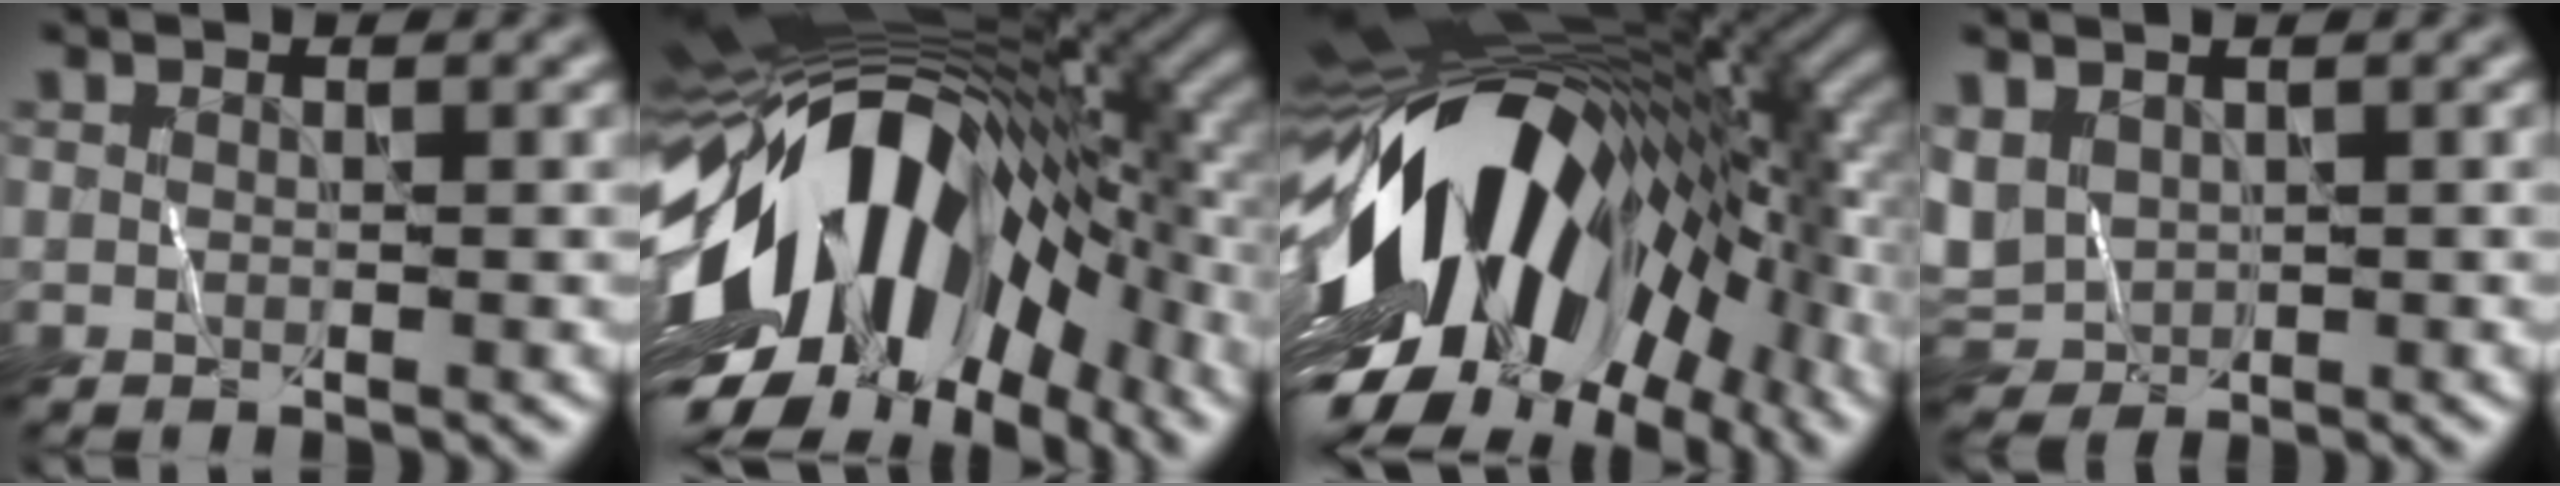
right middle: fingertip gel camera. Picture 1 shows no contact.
{"total": 18.0, "force": [-3.5, 10.1, 14.5], "torque": [-0.259, -0.007, -0.074]}
{"total": 18.5, "force": [-3.3, 9.8, 15.4], "torque": [-0.268, -0.012, -0.074]}
{"total": 3.6, "force": [0.7, 3.0, 1.9], "torque": [-0.051, -0.004, 0.013]}